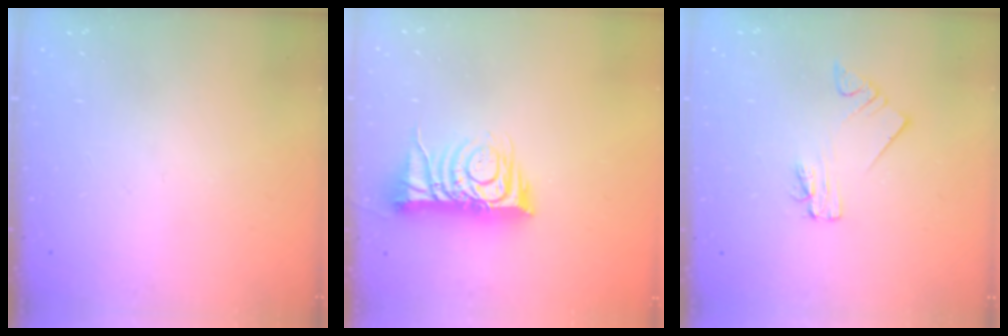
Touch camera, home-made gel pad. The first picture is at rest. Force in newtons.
{"total": 10.8, "press": 10.8, "slide": 0.7}
{"total": 2.0, "press": 2.0, "slide": 0.1}